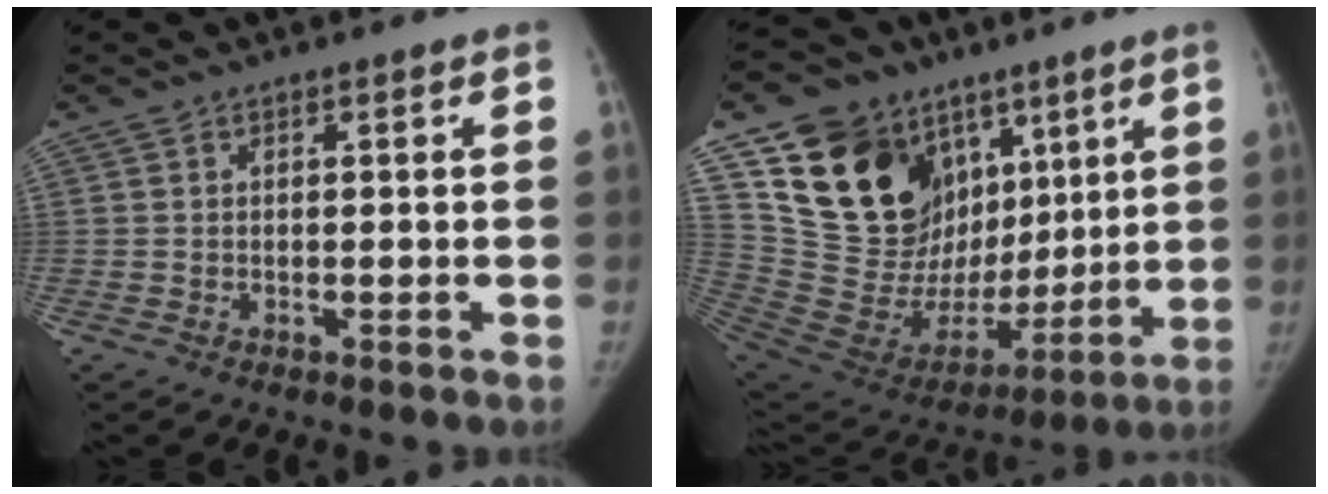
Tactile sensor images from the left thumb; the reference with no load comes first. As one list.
[{"total": 27.5, "force": [11.4, 19.4, 15.8], "torque": [-0.234, 0.007, 0.219]}]